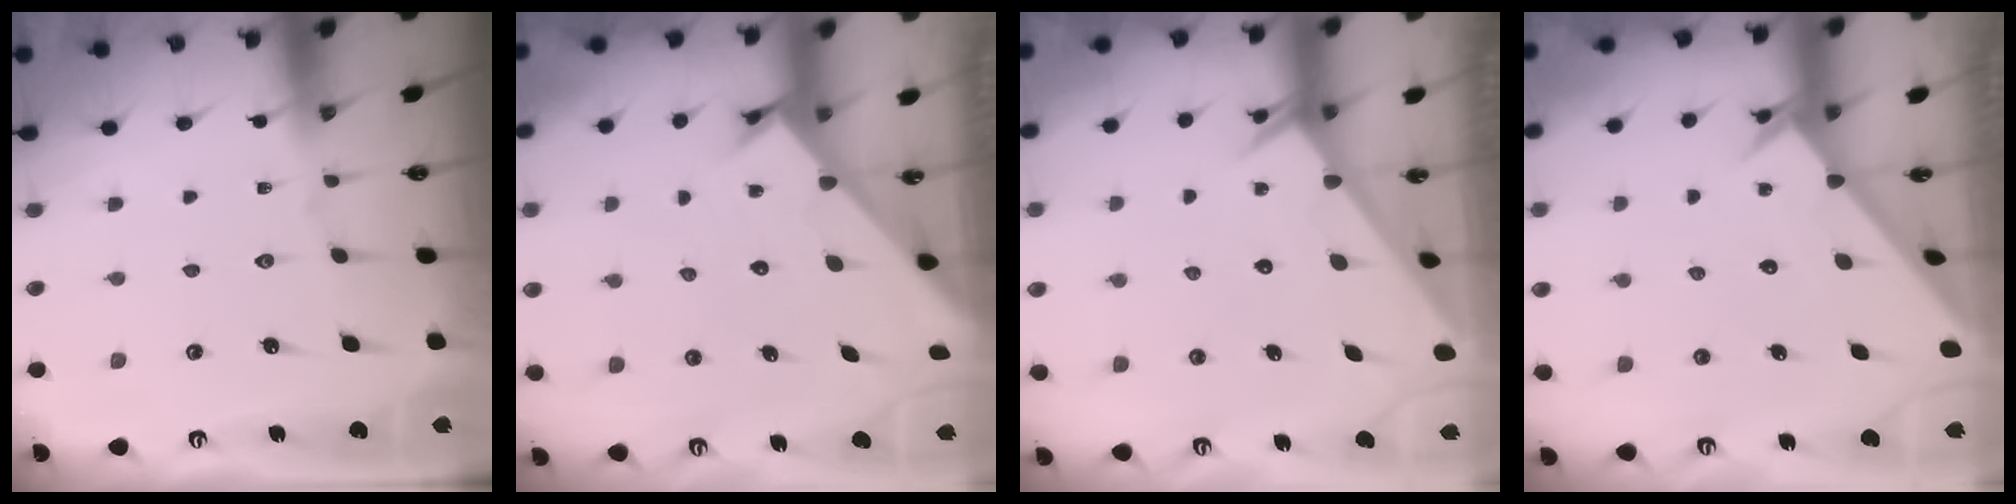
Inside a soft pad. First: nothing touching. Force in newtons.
{"total": 2.3, "press": 2.3, "slide": 0.2}
{"total": 2.6, "press": 2.6, "slide": 0.1}
{"total": 2.9, "press": 2.9, "slide": 0.1}